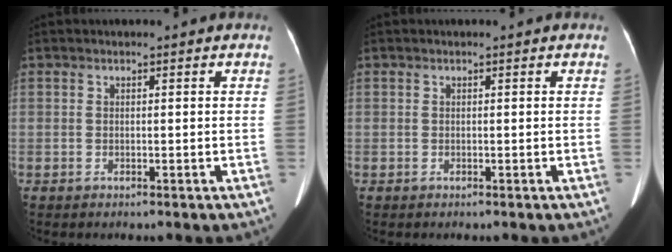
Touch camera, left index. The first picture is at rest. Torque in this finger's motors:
{"motor_torque": [0.00, 0.00, 0.05, 0.00]}